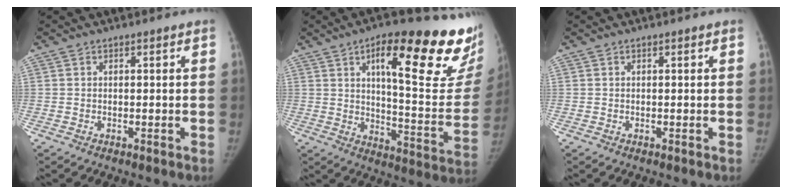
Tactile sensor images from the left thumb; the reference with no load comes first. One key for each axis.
{"total": 28.6, "fx": 14.9, "fy": 7.6, "fz": 23.1, "tx": -0.250, "ty": -0.048, "tz": 0.219}
{"total": 0.0}